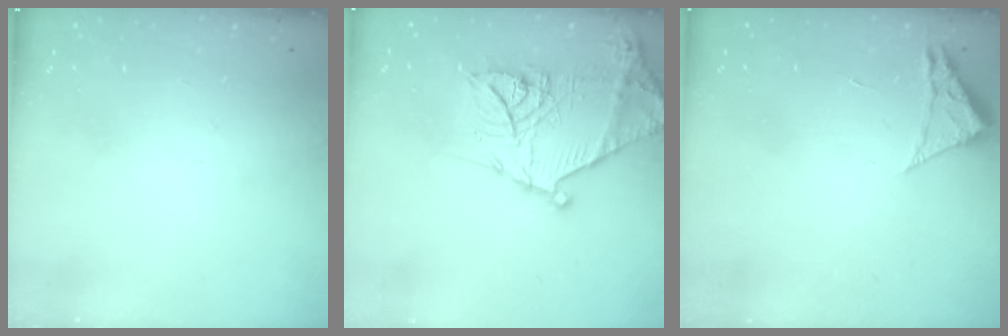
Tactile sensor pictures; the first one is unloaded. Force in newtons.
{"total": 22.3, "press": 22.2, "slide": 2.0}
{"total": 2.3, "press": 2.3, "slide": 0.4}